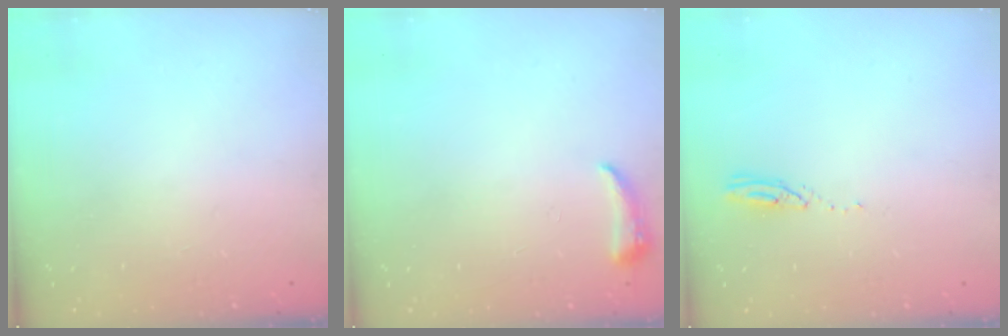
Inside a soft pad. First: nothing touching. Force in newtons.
{"total": 4.3, "press": 4.2, "slide": 0.9}
{"total": 3.0, "press": 3.0, "slide": 0.2}